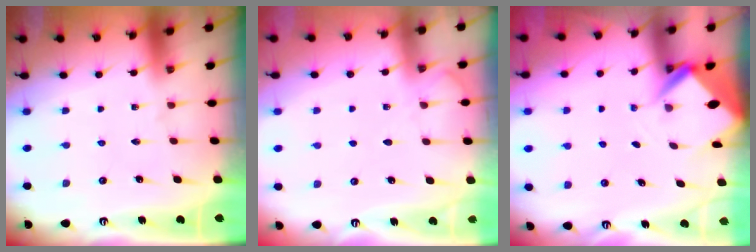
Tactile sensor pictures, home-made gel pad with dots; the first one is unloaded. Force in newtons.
{"total": 5.5, "press": 5.5, "slide": 0.6}
{"total": 3.4, "press": 3.4, "slide": 0.3}